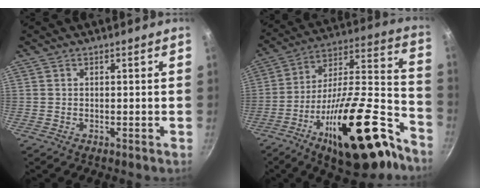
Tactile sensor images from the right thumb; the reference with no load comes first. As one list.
[{"total": 28.7, "force": [-16.0, 10.3, 21.4], "torque": [-0.283, 0.103, -0.258]}]